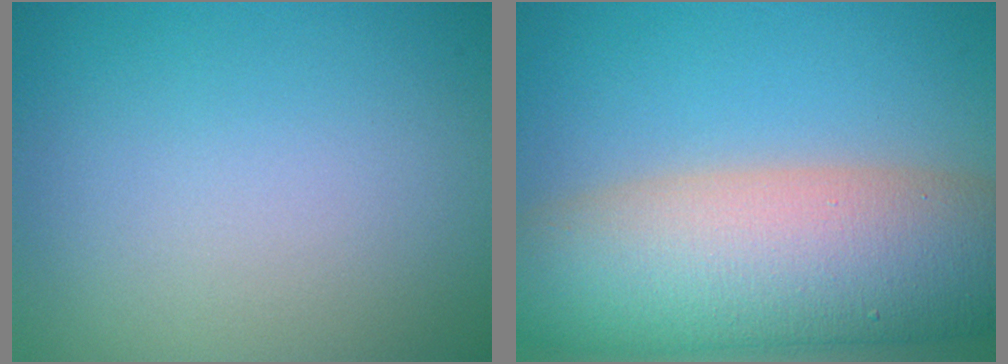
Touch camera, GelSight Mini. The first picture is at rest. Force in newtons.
{"total": 13.4, "press": 13.4, "slide": 0.6}